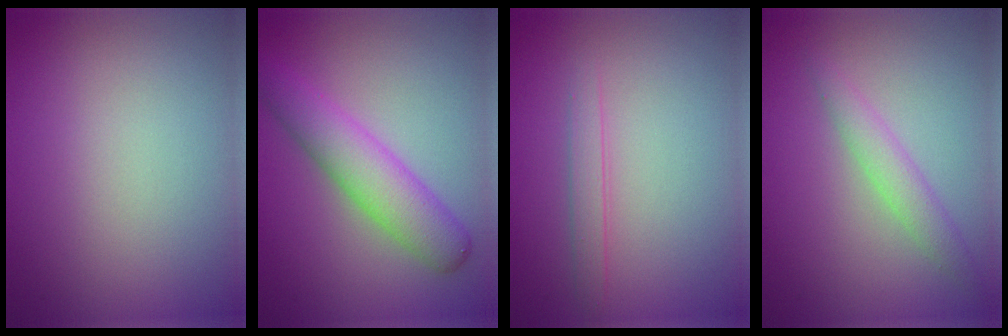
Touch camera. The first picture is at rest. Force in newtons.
{"total": 4.8, "press": 4.8, "slide": 0.1}
{"total": 1.3, "press": 1.3, "slide": 0.0}
{"total": 2.0, "press": 2.0, "slide": 0.2}